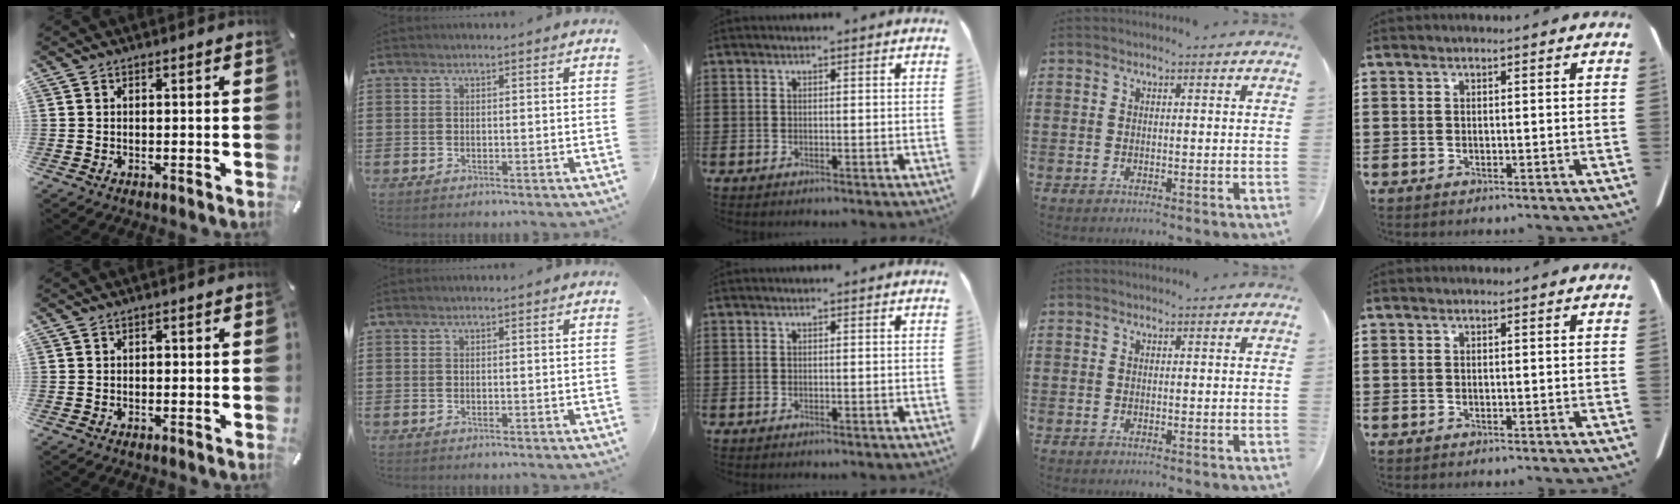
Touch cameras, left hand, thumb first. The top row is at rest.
{"thumb": {"total": 0.6, "force": [-0.1, 0.6, 0.3], "torque": [-0.006, 0.003, -0.004]}}